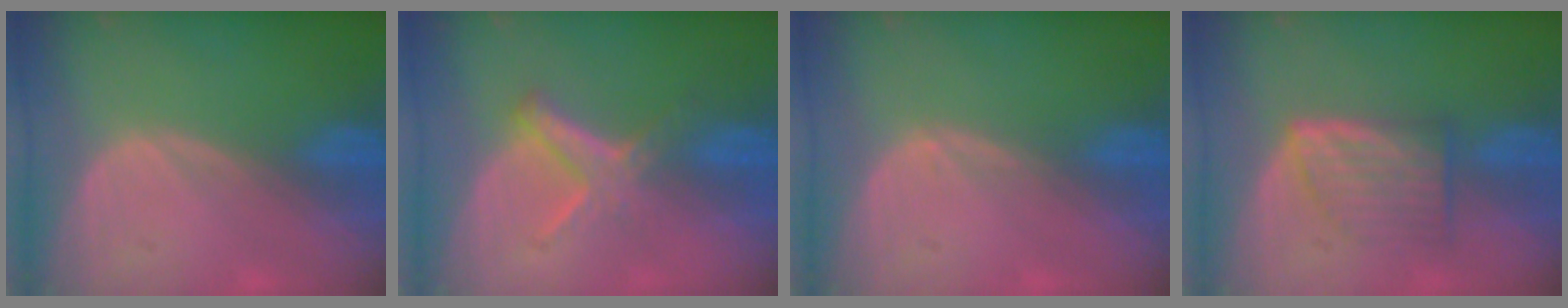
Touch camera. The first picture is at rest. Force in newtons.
{"total": 5.8, "press": 5.1, "slide": 2.9}
{"total": 0.8, "press": 0.7, "slide": 0.1}
{"total": 6.3, "press": 6.0, "slide": 1.7}